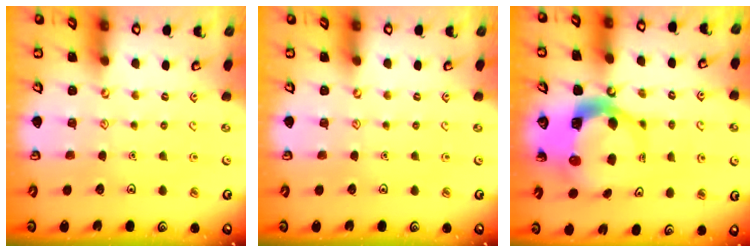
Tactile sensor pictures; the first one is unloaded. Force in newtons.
{"total": 0.0}
{"total": 8.6, "press": 8.5, "slide": 1.1}